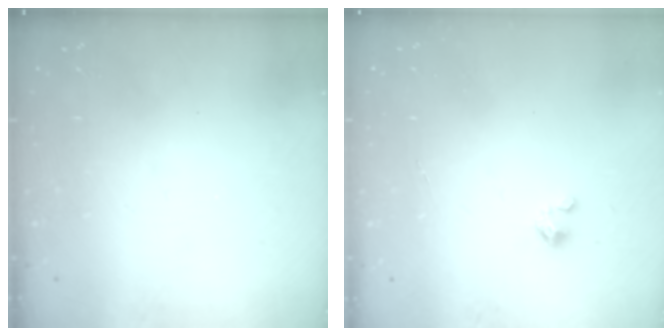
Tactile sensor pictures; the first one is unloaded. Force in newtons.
{"total": 0.0}